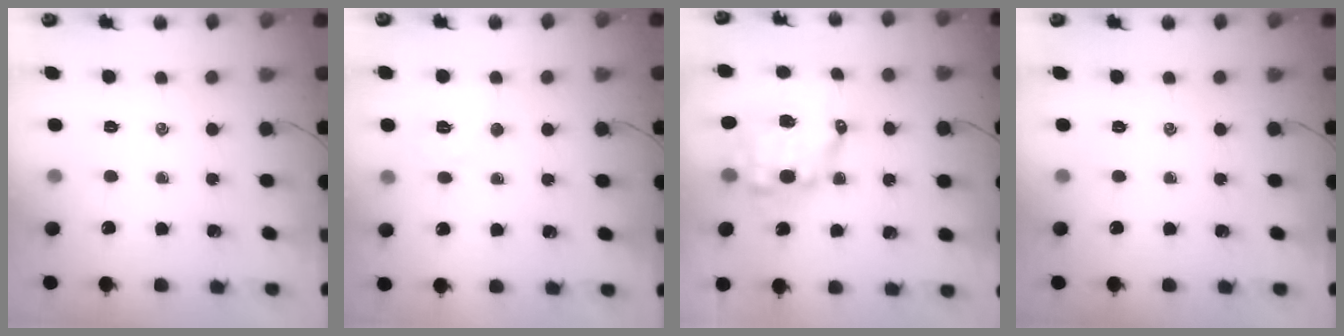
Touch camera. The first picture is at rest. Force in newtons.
{"total": 6.5, "press": 6.4, "slide": 1.0}
{"total": 10.5, "press": 10.3, "slide": 2.2}
{"total": 0.0}